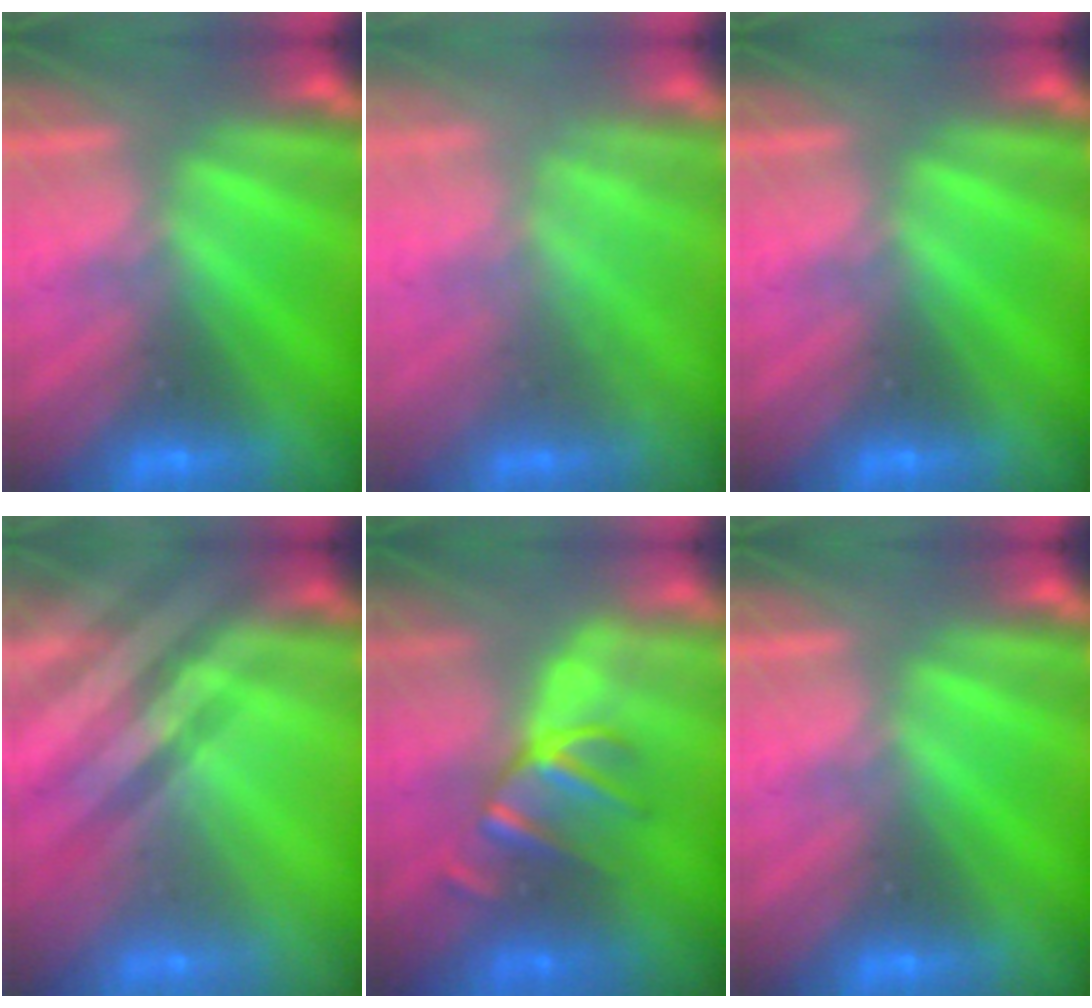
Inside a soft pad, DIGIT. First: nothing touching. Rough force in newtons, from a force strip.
{"total": 2.3}
{"total": 0.0}
{"total": 2.4}
{"total": 2.9}
{"total": 0.0}